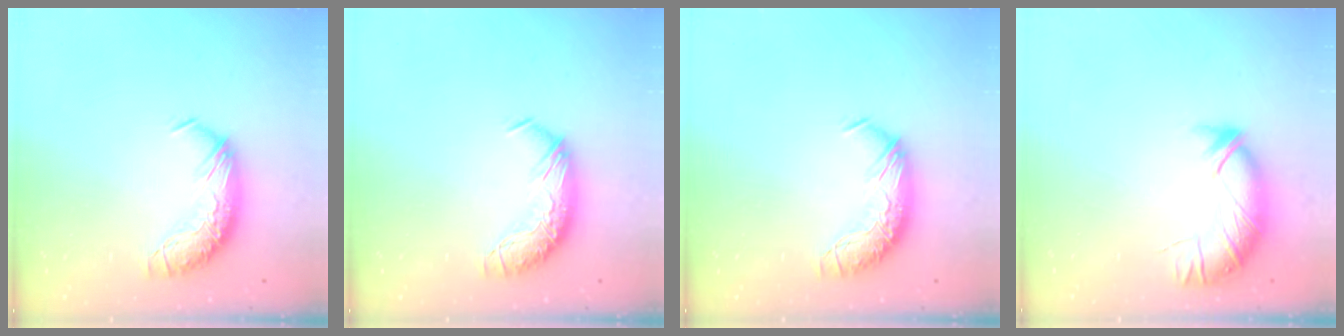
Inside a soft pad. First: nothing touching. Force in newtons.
{"total": 0.0}
{"total": 0.0}
{"total": 3.7, "press": 3.1, "slide": 2.0}